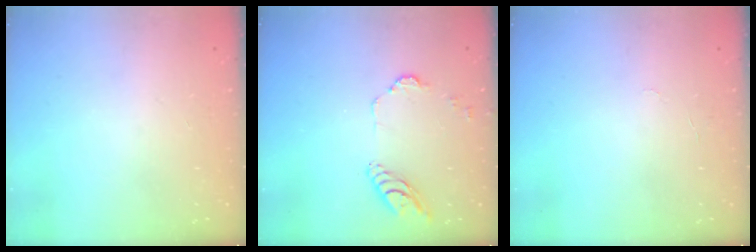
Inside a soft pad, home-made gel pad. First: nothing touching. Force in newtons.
{"total": 10.1, "press": 10.1, "slide": 1.0}
{"total": 3.6, "press": 3.6, "slide": 0.3}